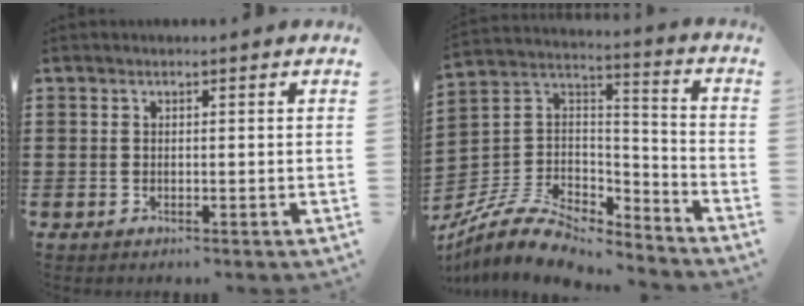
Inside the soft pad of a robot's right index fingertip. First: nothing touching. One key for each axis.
{"total": 8.6, "fx": -6.9, "fy": 3.8, "fz": 3.3, "tx": -0.083, "ty": 0.009, "tz": -0.136}